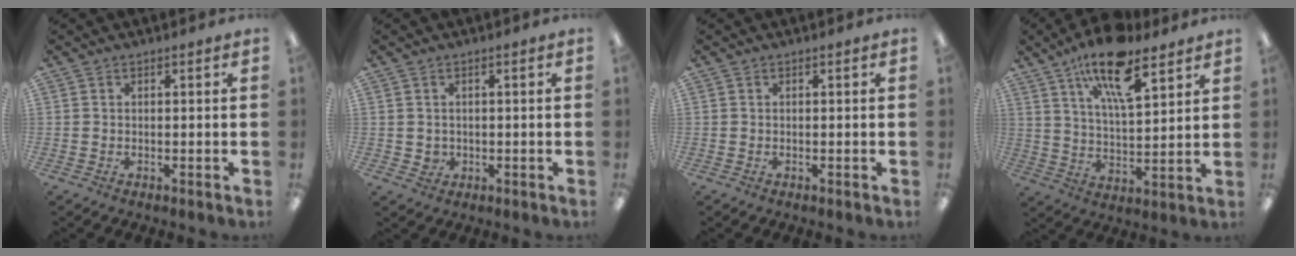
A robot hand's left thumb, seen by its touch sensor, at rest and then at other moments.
{"total": 2.0, "force": [0.4, 1.8, 0.8], "torque": [-0.016, 0.001, 0.006]}
{"total": 0.0}
{"total": 16.3, "force": [10.7, 5.6, 10.9], "torque": [-0.183, -0.048, 0.179]}